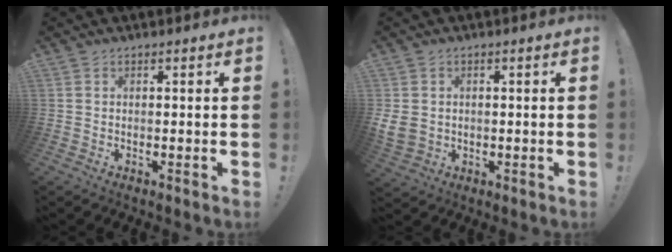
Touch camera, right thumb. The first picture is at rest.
{"total": 4.9, "force": [0.5, 4.3, 2.4], "torque": [-0.043, -0.006, 0.013]}